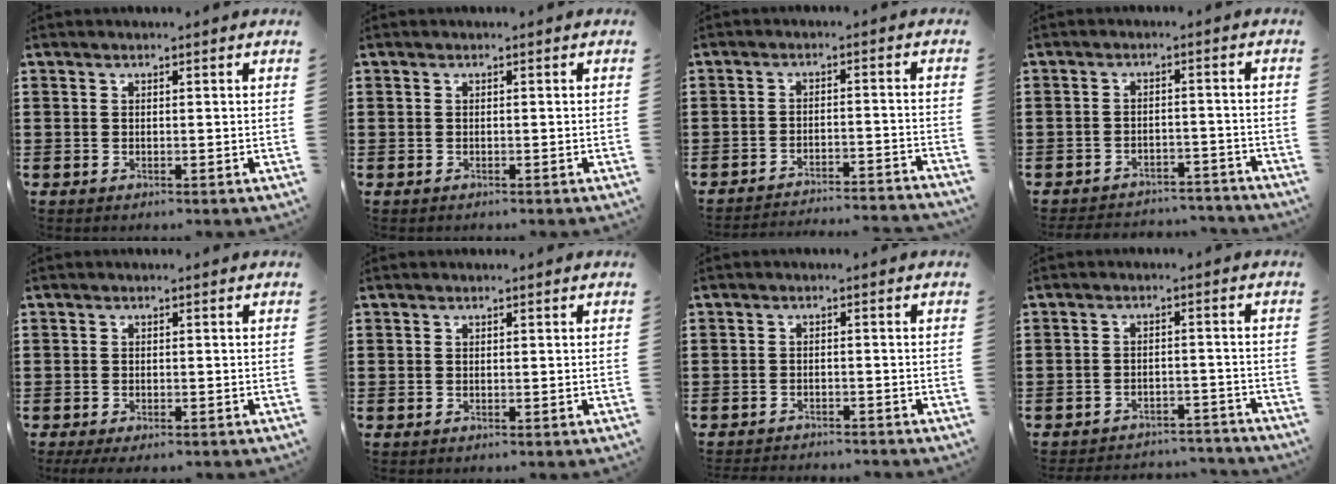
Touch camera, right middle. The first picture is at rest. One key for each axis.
{"total": 0.0}
{"total": 3.2, "fx": -3.2, "fy": -0.3, "fz": 0.4, "tx": -0.011, "ty": 0.000, "tz": -0.068}
{"total": 3.5, "fx": -3.4, "fy": 0.3, "fz": -0.1, "tx": -0.004, "ty": 0.003, "tz": -0.074}
{"total": 0.9, "fx": -0.8, "fy": 0.1, "fz": 0.5, "tx": -0.010, "ty": -0.003, "tz": -0.014}
{"total": 0.0}
{"total": 1.8, "fx": -1.8, "fy": 0.0, "fz": 0.0, "tx": -0.004, "ty": 0.001, "tz": -0.039}
{"total": 3.2, "fx": -3.2, "fy": 0.2, "fz": 0.0, "tx": -0.005, "ty": 0.002, "tz": -0.068}